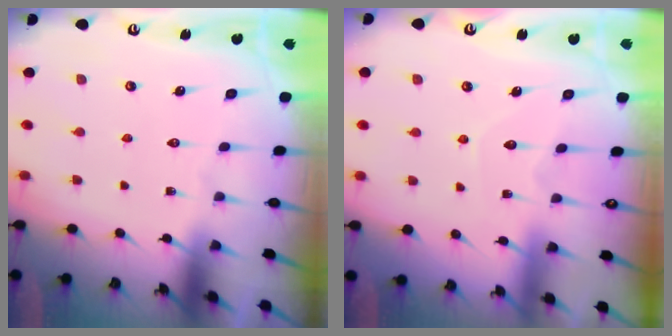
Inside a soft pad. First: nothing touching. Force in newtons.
{"total": 3.6, "press": 3.6, "slide": 0.3}